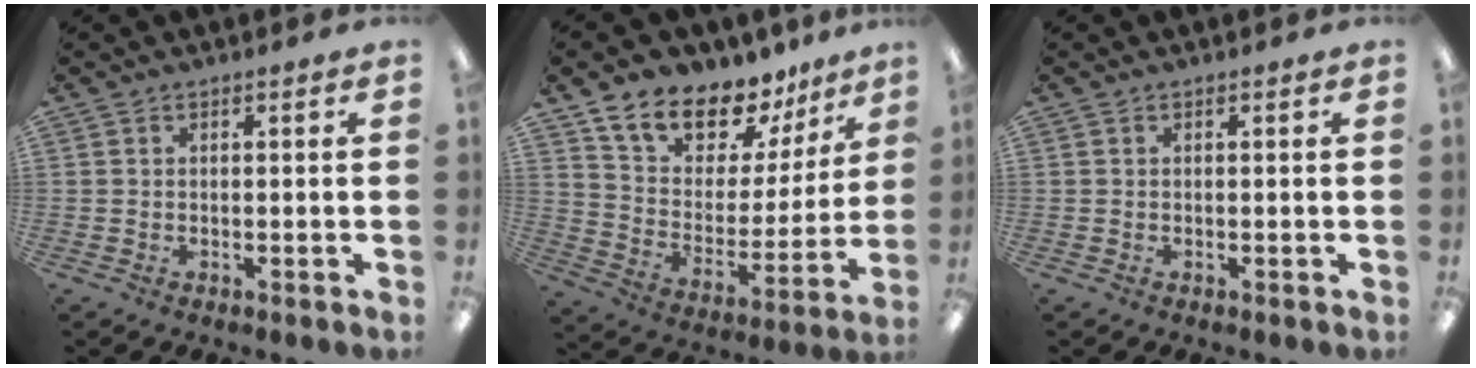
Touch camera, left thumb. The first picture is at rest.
{"total": 14.3, "force": [12.1, 6.8, 3.4], "torque": [-0.068, -0.100, 0.218]}
{"total": 0.0}